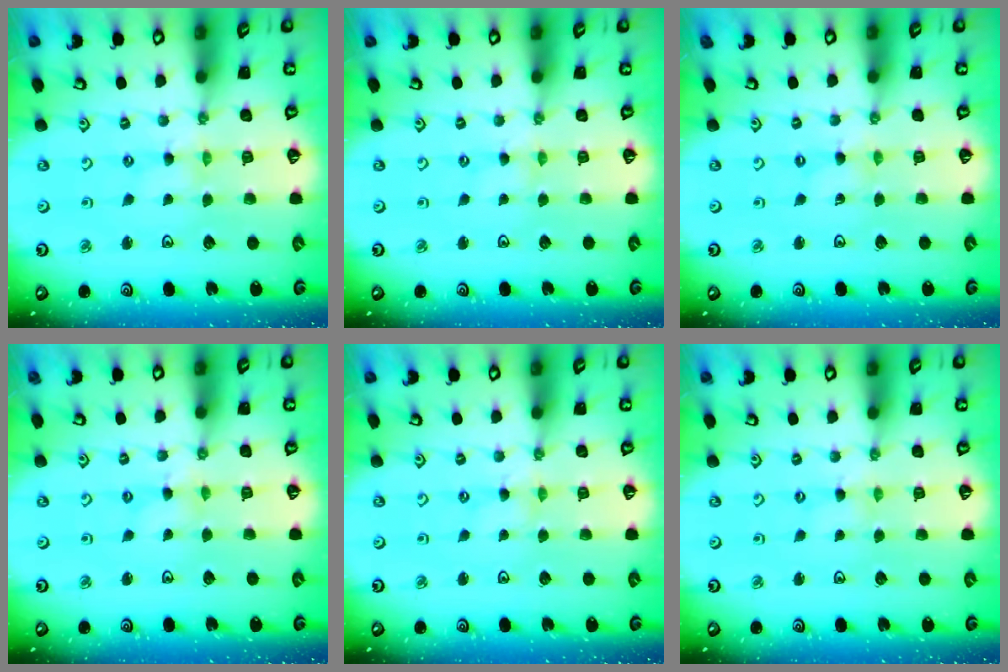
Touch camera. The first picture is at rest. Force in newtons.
{"total": 0.0}
{"total": 0.0}
{"total": 0.9, "press": 0.9, "slide": 0.3}
{"total": 0.8, "press": 0.8, "slide": 0.2}
{"total": 1.2, "press": 1.1, "slide": 0.2}